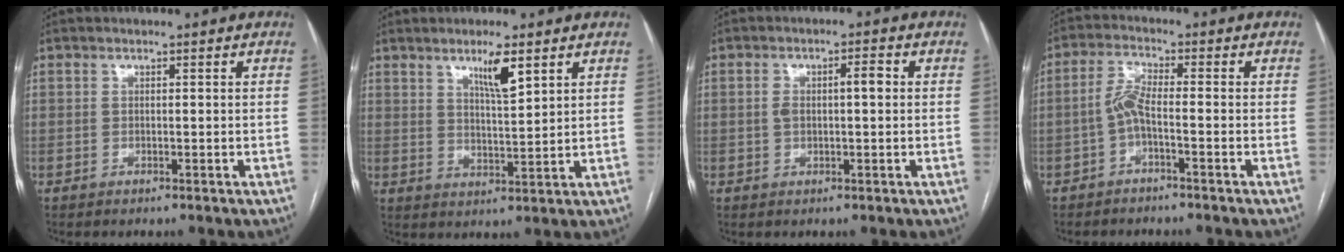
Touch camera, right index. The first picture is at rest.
{"total": 5.4, "force": [3.3, 0.7, 4.2], "torque": [-0.074, -0.007, 0.058]}
{"total": 4.0, "force": [0.3, 1.3, 3.7], "torque": [-0.075, 0.021, 0.008]}
{"total": 3.8, "force": [-1.6, 0.4, 3.5], "torque": [-0.074, 0.012, -0.033]}